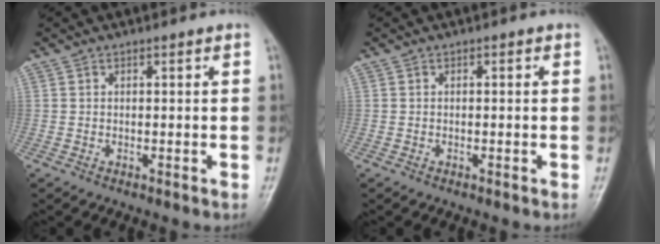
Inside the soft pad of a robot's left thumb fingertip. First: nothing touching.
{"total": 0.0}